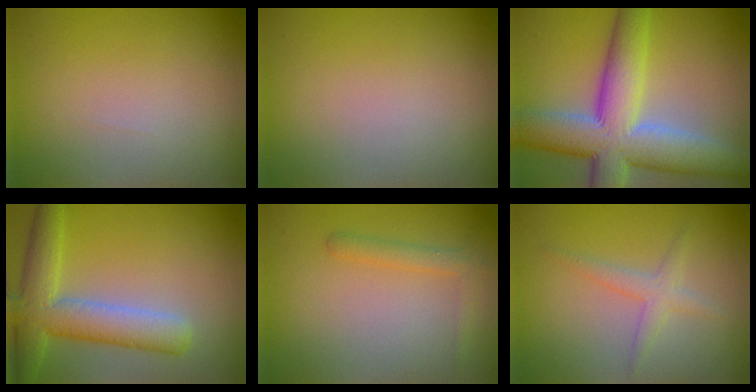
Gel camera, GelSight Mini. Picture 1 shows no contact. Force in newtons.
{"total": 0.0}
{"total": 10.7, "press": 10.6, "slide": 0.6}
{"total": 6.5, "press": 6.5, "slide": 0.3}
{"total": 1.7, "press": 1.7, "slide": 0.1}
{"total": 1.8, "press": 1.8, "slide": 0.0}